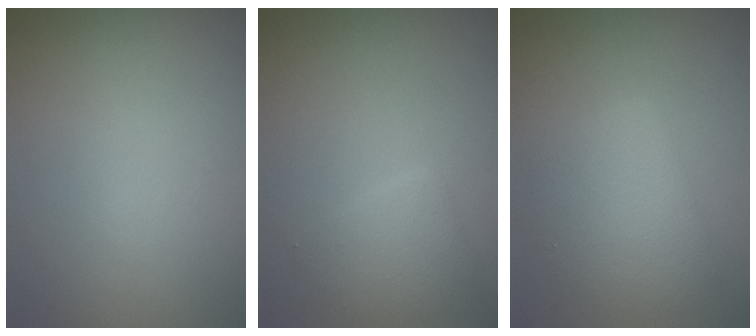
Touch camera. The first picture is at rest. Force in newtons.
{"total": 2.5, "press": 2.5, "slide": 0.1}
{"total": 3.9, "press": 3.9, "slide": 0.1}